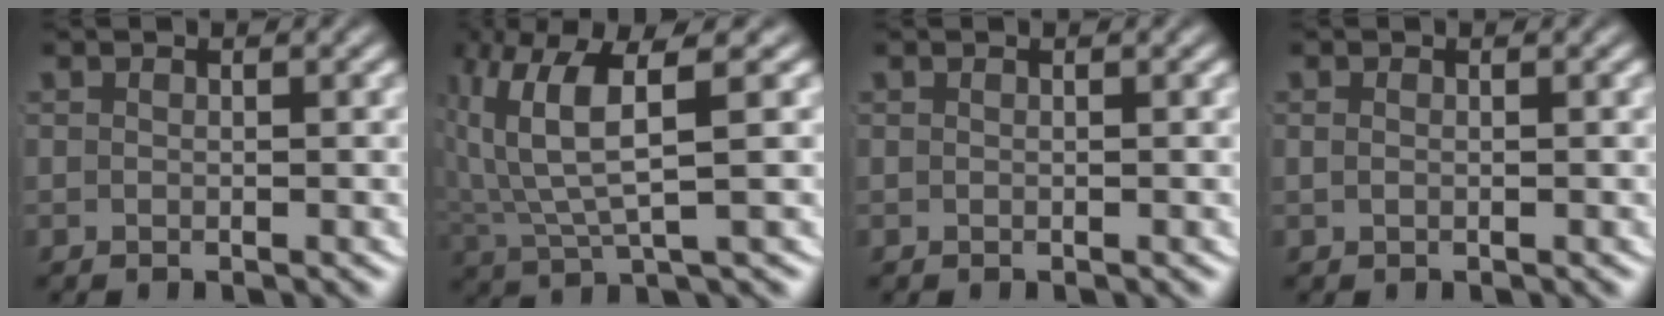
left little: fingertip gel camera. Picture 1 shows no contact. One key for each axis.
{"total": 6.5, "fx": 1.5, "fy": 2.6, "fz": 5.8, "tx": -0.114, "ty": 0.006, "tz": 0.026}
{"total": 0.0}
{"total": 0.0}